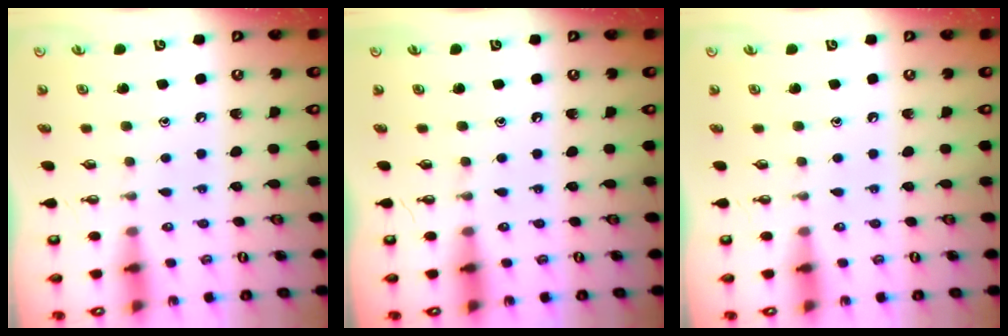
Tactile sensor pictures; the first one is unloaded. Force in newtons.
{"total": 0.0}
{"total": 0.0}